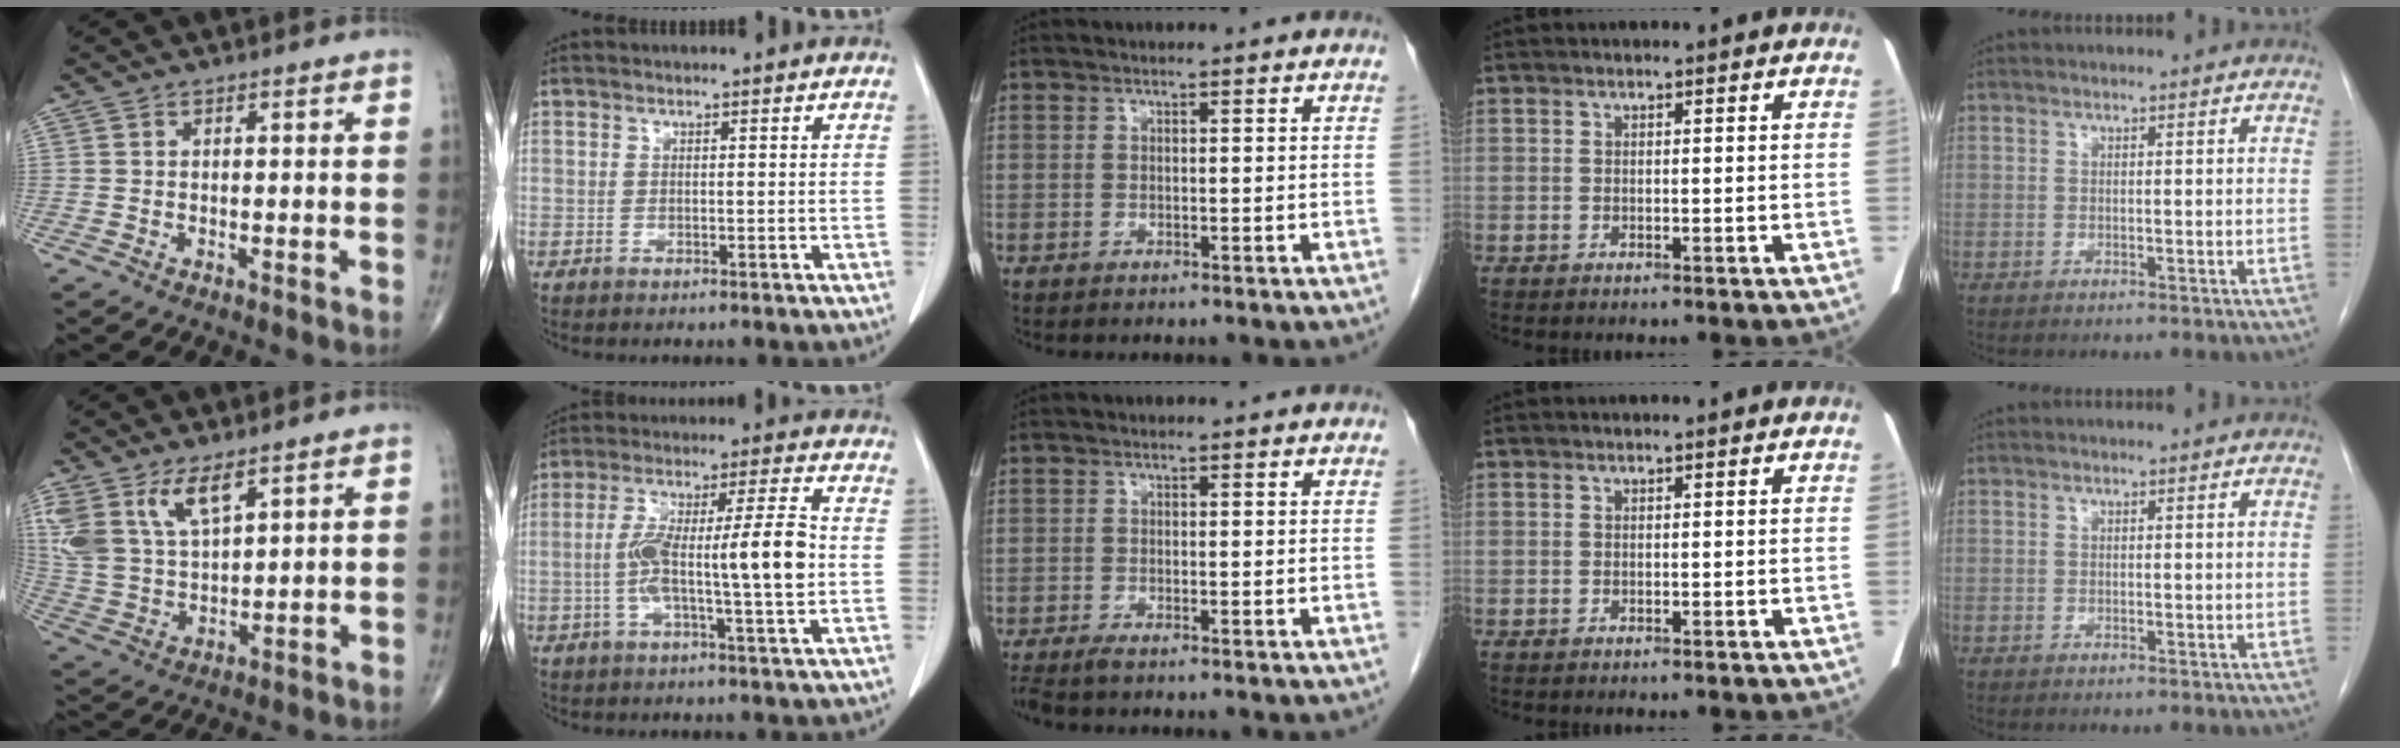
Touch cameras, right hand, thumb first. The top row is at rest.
{"thumb": {"total": 11.1, "force": [6.6, 4.8, 7.5], "torque": [-0.149, -0.024, 0.145]}, "index": {"total": 11.6, "force": [-1.2, 0.6, 11.5], "torque": [-0.207, 0.019, -0.025]}, "middle": {"total": 2.0, "force": [-1.7, 0.0, 1.1], "torque": [-0.021, -0.006, -0.031]}}